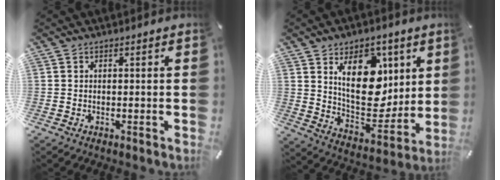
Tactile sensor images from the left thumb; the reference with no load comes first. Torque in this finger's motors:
{"motor_torque": [1.53, 1.47, 1.42, -1.35, 0.53]}